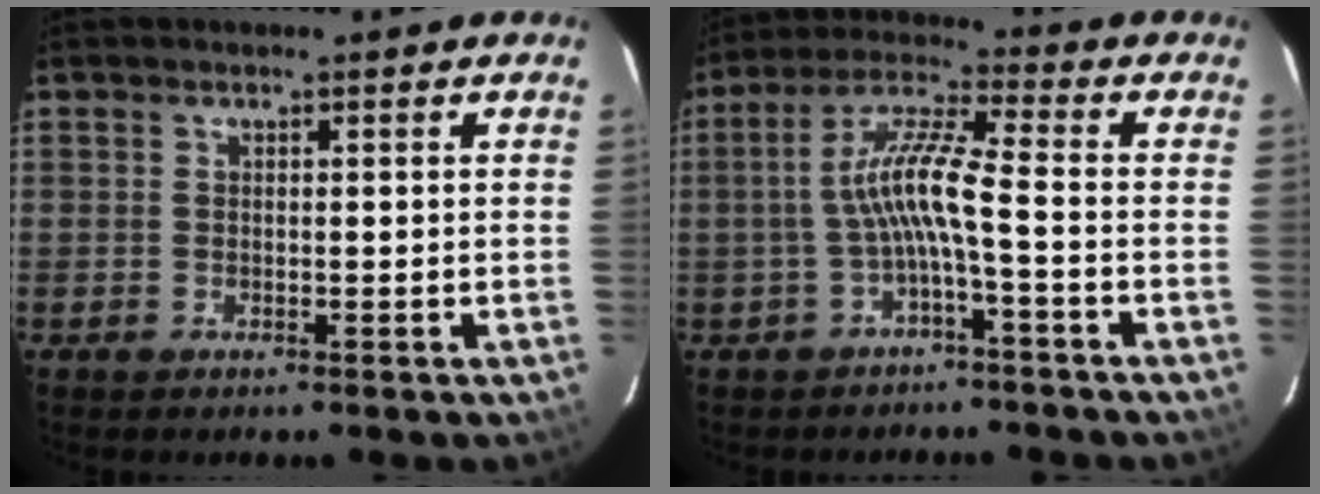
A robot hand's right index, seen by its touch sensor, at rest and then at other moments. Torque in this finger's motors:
{"motor_torque": [1.24, -0.45, 0.78, 0.21]}